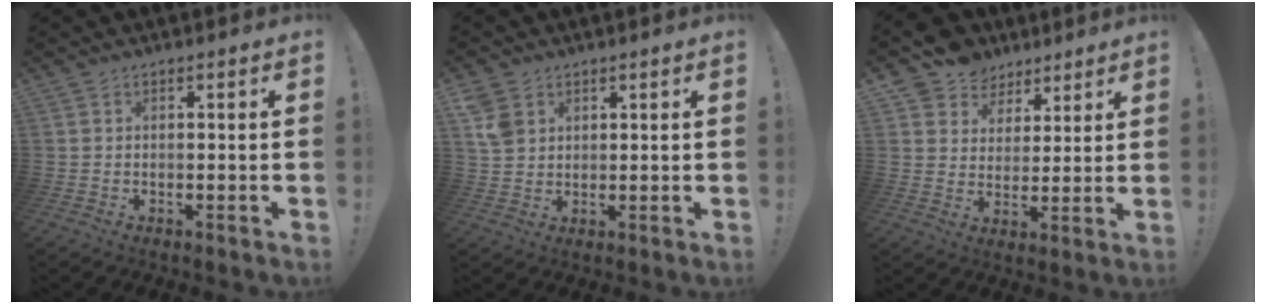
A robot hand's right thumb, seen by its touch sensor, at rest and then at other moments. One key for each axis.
{"total": 6.1, "fx": 2.8, "fy": 4.8, "fz": 2.6, "tx": -0.046, "ty": -0.007, "tz": 0.055}
{"total": 8.3, "fx": 5.0, "fy": 6.5, "fz": 0.9, "tx": -0.015, "ty": -0.038, "tz": 0.101}